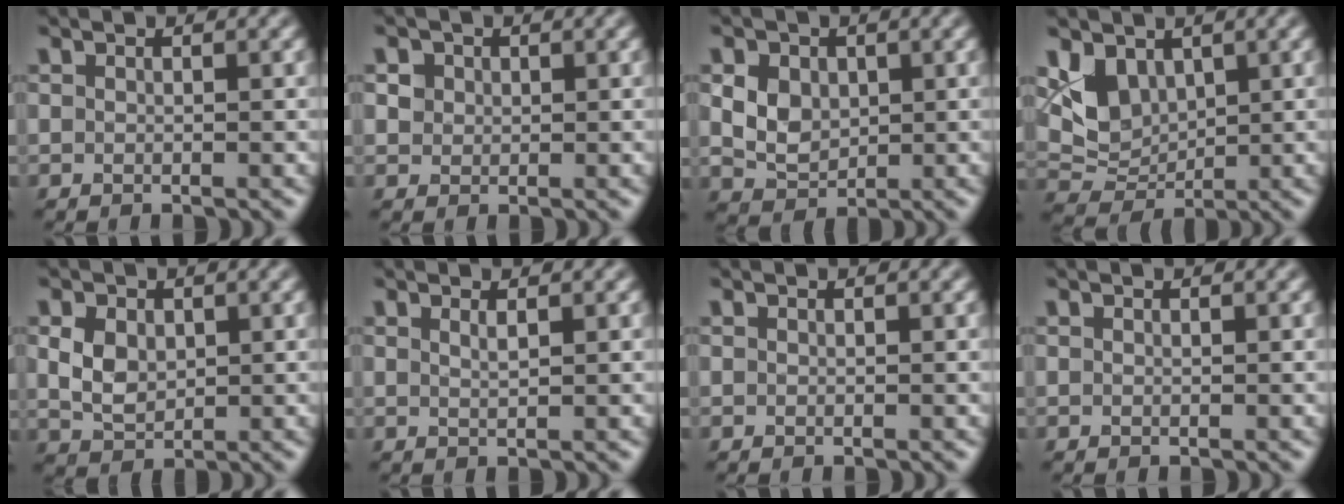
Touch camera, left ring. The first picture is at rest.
{"total": 2.0, "force": [0.9, 1.6, 0.7], "torque": [-0.020, 0.002, 0.024]}
{"total": 4.4, "force": [1.1, 3.5, 2.5], "torque": [-0.052, 0.010, 0.010]}
{"total": 4.1, "force": [1.8, 3.0, 2.2], "torque": [-0.044, -0.012, 0.037]}
{"total": 3.1, "force": [0.6, 2.3, 2.0], "torque": [-0.045, -0.002, 0.013]}
{"total": 0.9, "force": [0.5, 0.2, 0.7], "torque": [-0.008, -0.001, 0.008]}
{"total": 0.0}
{"total": 0.0}